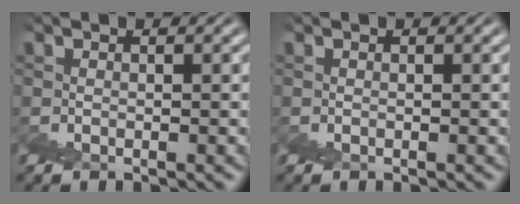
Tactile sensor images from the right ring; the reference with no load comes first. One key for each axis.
{"total": 0.0}